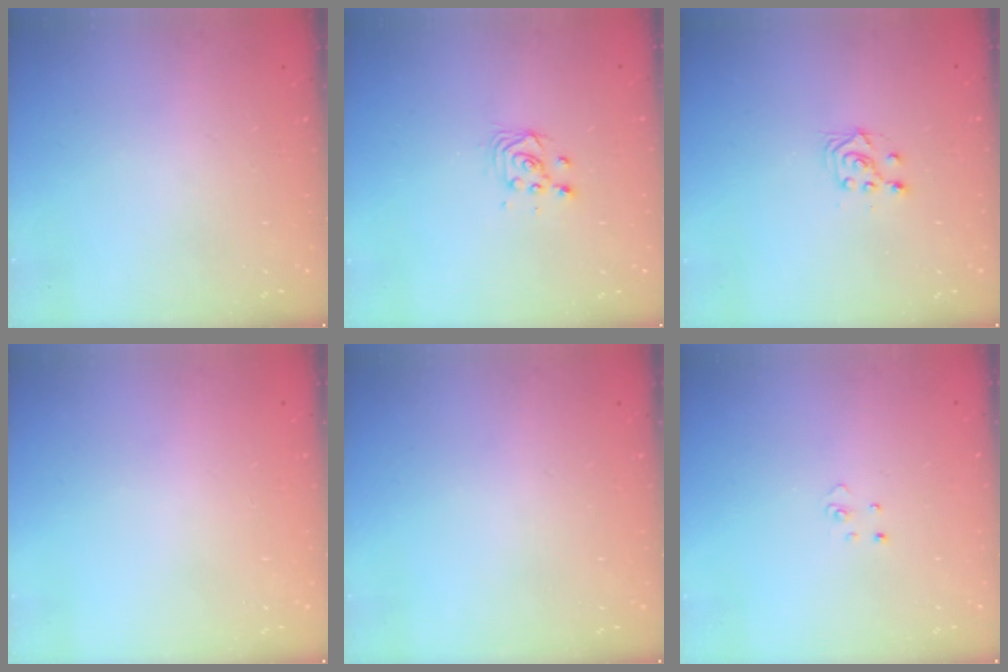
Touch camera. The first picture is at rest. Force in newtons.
{"total": 3.3, "press": 3.3, "slide": 0.4}
{"total": 5.0, "press": 5.0, "slide": 0.8}
{"total": 0.0}
{"total": 0.0}
{"total": 2.7, "press": 2.7, "slide": 0.3}